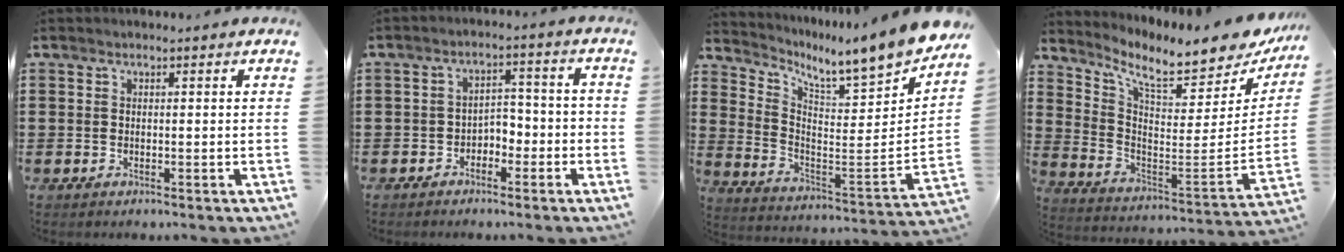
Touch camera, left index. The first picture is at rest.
{"total": 3.2, "force": [-2.7, 1.6, 0.8], "torque": [-0.021, 0.008, -0.058]}
{"total": 7.5, "force": [6.9, -0.1, 2.9], "torque": [-0.067, -0.079, 0.102]}
{"total": 8.6, "force": [7.3, 1.1, 4.4], "torque": [-0.108, -0.066, 0.117]}